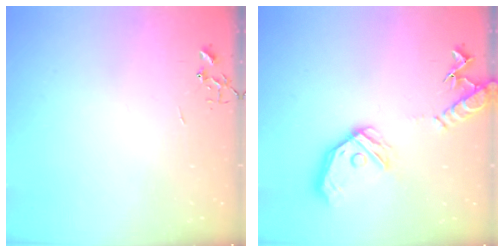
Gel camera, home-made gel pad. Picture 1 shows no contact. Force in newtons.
{"total": 17.1, "press": 16.9, "slide": 2.2}